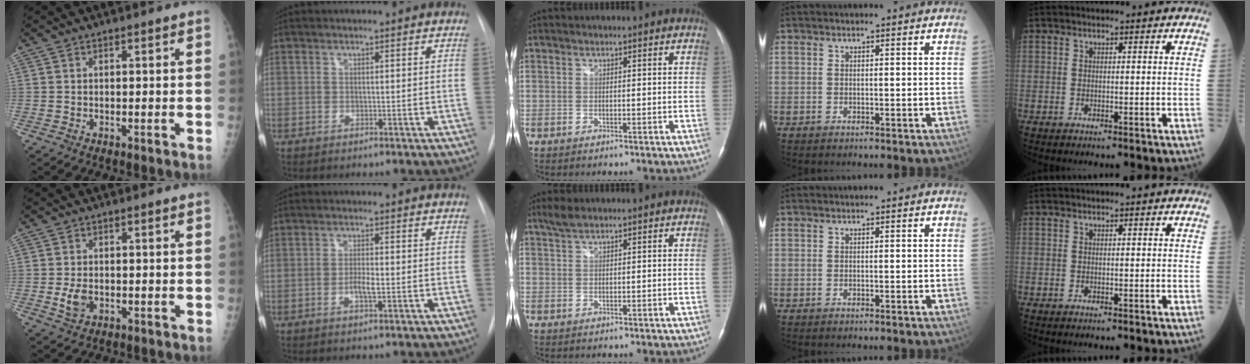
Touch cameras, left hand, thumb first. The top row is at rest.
{"thumb": {"total": 3.3, "force": [-0.6, 2.2, 2.4], "torque": [-0.047, -0.003, -0.007]}, "index": {"total": 2.5, "force": [-0.7, 0.4, 2.3], "torque": [-0.044, 0.000, -0.014]}, "middle": {"total": 2.2, "force": [1.8, 0.3, 1.2], "torque": [-0.032, 0.009, 0.039]}}